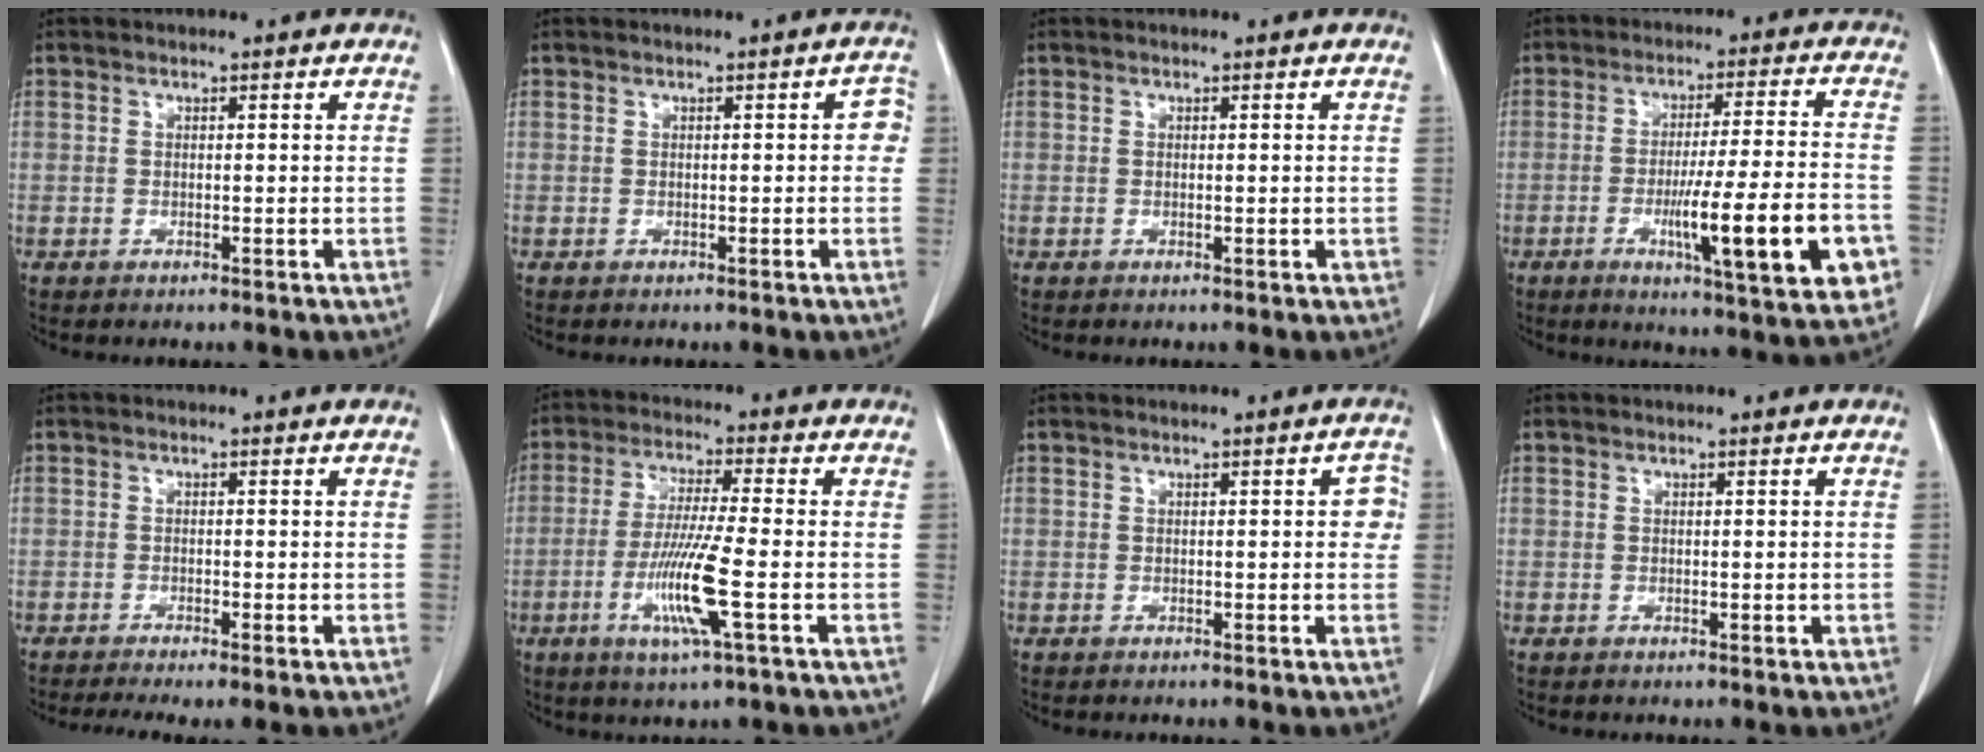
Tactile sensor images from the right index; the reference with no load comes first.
{"total": 2.1, "force": [0.1, 1.0, 1.9], "torque": [-0.007, 0.010, -0.002]}
{"total": 0.8, "force": [-0.1, 0.4, 0.7], "torque": [-0.011, -0.002, 0.003]}
{"total": 16.7, "force": [-5.2, 1.0, 15.8], "torque": [-0.202, -0.013, -0.070]}
{"total": 4.3, "force": [-3.2, 0.4, 2.9], "torque": [-0.048, -0.011, -0.051]}
{"total": 9.8, "force": [-3.0, -0.5, 9.3], "torque": [-0.187, -0.017, -0.060]}
{"total": 2.3, "force": [0.3, 1.1, 2.0], "torque": [-0.011, 0.011, 0.000]}
{"total": 0.6, "force": [0.0, 0.2, 0.5], "torque": [-0.010, -0.002, 0.003]}